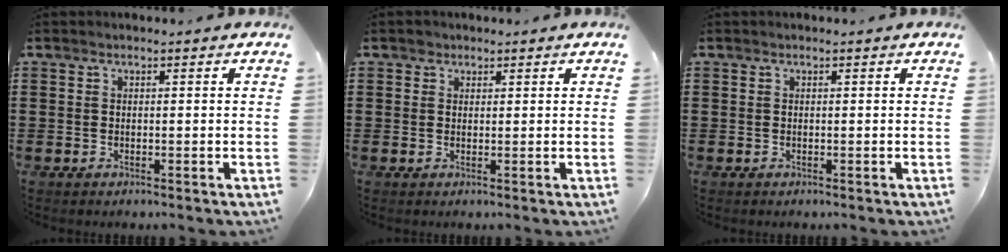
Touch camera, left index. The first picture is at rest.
{"total": 1.3, "force": [0.8, 0.9, 0.2], "torque": [-0.006, 0.004, 0.017]}
{"total": 0.0}